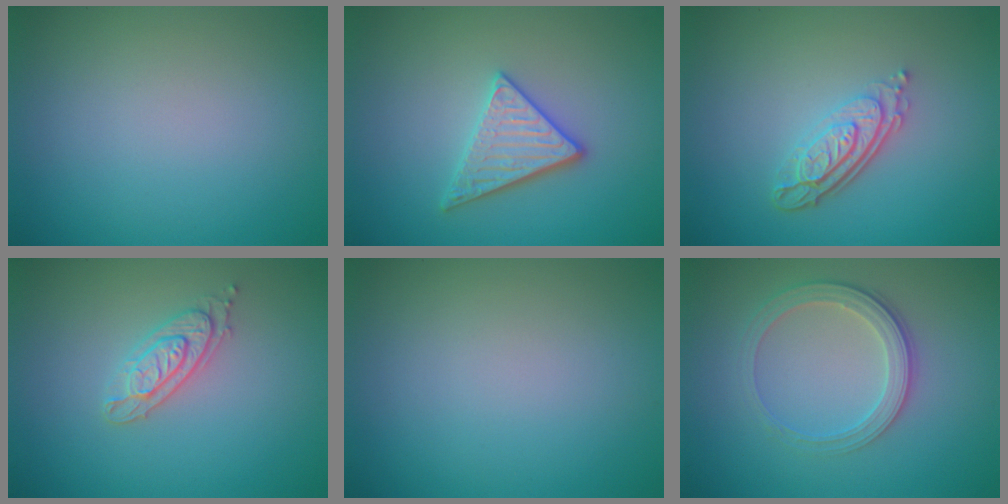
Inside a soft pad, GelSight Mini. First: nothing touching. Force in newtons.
{"total": 3.1, "press": 2.9, "slide": 1.1}
{"total": 4.0, "press": 2.8, "slide": 2.8}
{"total": 2.4, "press": 2.2, "slide": 0.8}
{"total": 0.0}
{"total": 2.8, "press": 2.7, "slide": 0.9}